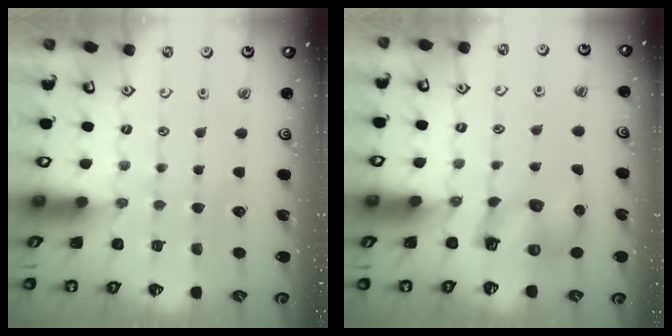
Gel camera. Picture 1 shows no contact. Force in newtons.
{"total": 7.3, "press": 7.3, "slide": 0.9}